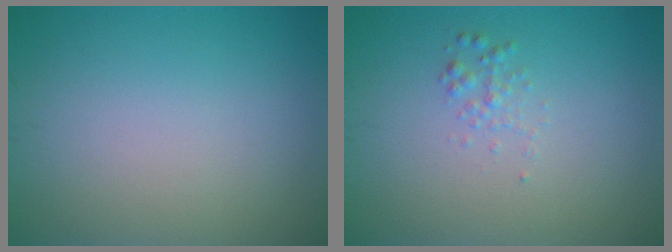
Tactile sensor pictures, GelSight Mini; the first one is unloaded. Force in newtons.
{"total": 1.0, "press": 1.0, "slide": 0.0}